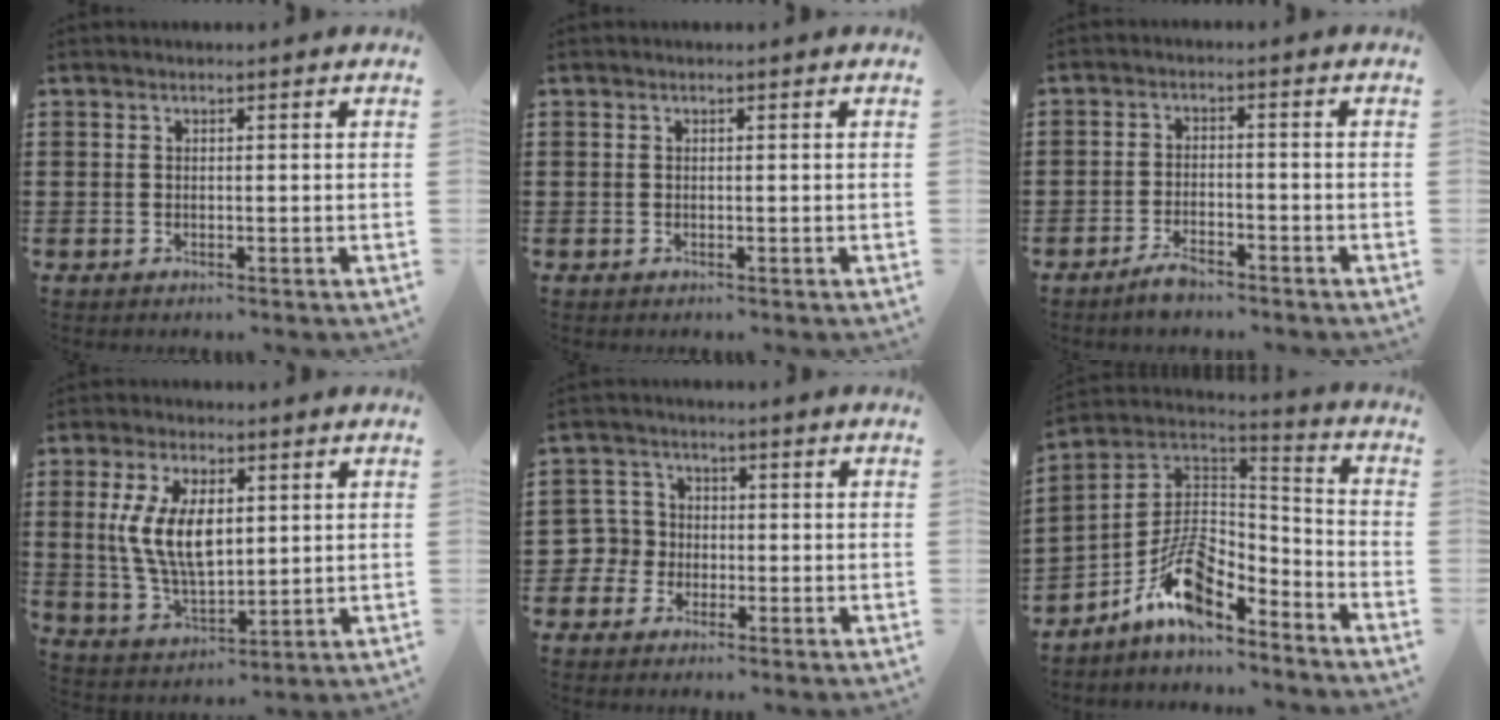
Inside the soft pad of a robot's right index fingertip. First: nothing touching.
{"total": 0.0}
{"total": 3.0, "force": [-2.6, 0.5, 1.4], "torque": [-0.034, 0.003, -0.052]}
{"total": 9.6, "force": [1.8, 4.8, 8.1], "torque": [-0.180, 0.005, 0.029]}
{"total": 4.0, "force": [-1.6, 3.6, 0.6], "torque": [-0.042, 0.001, -0.039]}
{"total": 11.3, "force": [-7.1, 4.9, 7.2], "torque": [-0.152, 0.011, -0.138]}